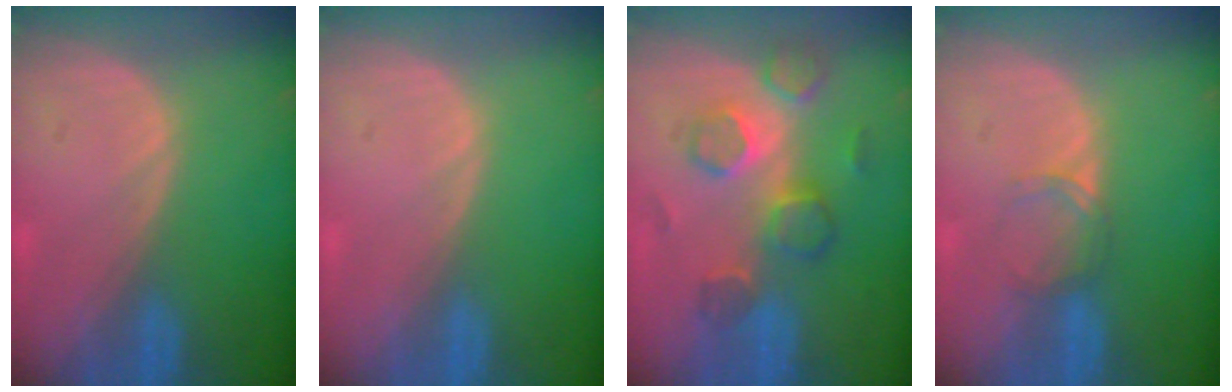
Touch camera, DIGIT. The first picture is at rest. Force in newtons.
{"total": 0.0}
{"total": 7.8, "press": 7.4, "slide": 2.4}
{"total": 2.2, "press": 2.2, "slide": 0.2}